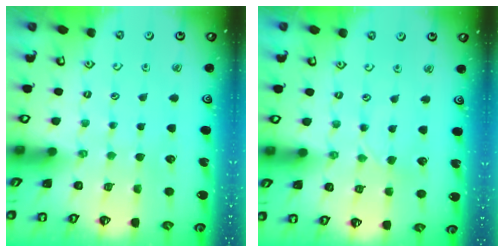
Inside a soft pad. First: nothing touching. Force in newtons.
{"total": 2.0, "press": 2.0, "slide": 0.2}